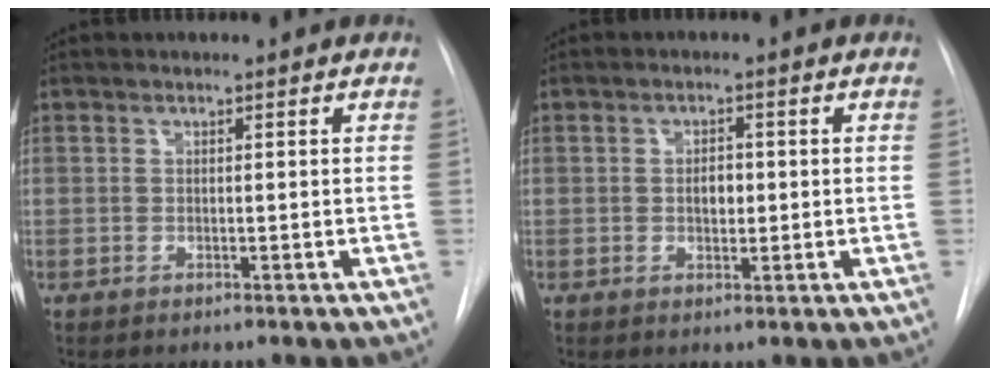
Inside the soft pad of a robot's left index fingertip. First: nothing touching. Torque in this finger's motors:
{"motor_torque": [0.77, -0.14, 0.10, 0.04]}